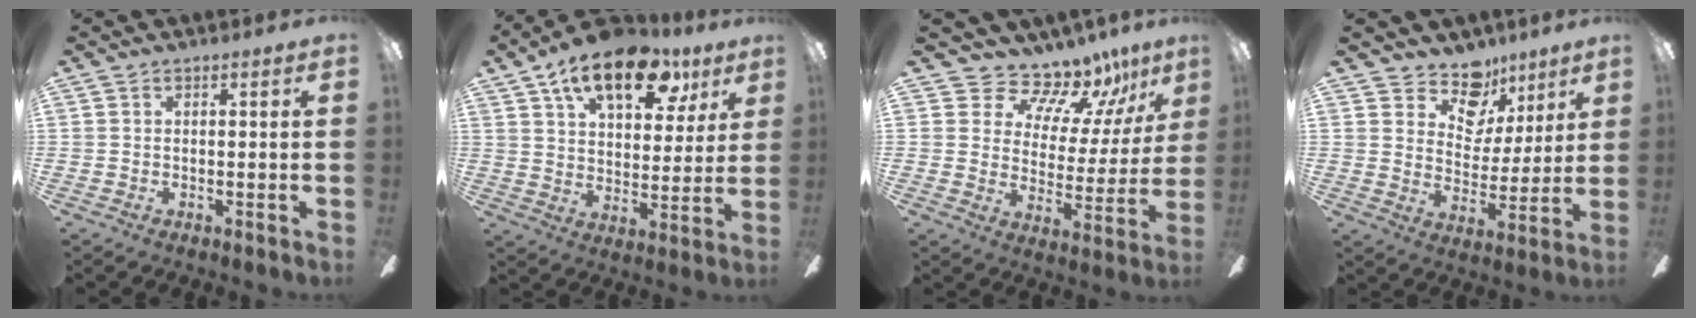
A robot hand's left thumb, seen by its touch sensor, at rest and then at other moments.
{"total": 18.3, "force": [10.4, 9.0, 12.1], "torque": [-0.188, -0.036, 0.173]}
{"total": 11.5, "force": [10.3, 4.4, 2.7], "torque": [-0.060, -0.089, 0.185]}
{"total": 12.1, "force": [8.7, 7.6, 3.8], "torque": [-0.067, -0.057, 0.166]}